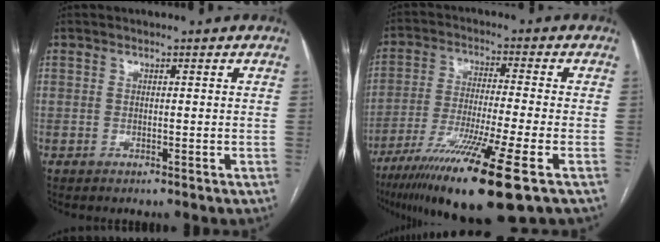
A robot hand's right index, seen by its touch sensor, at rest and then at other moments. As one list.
[{"total": 16.5, "force": [-9.6, -0.4, 13.4], "torque": [-0.240, -0.046, -0.169]}]